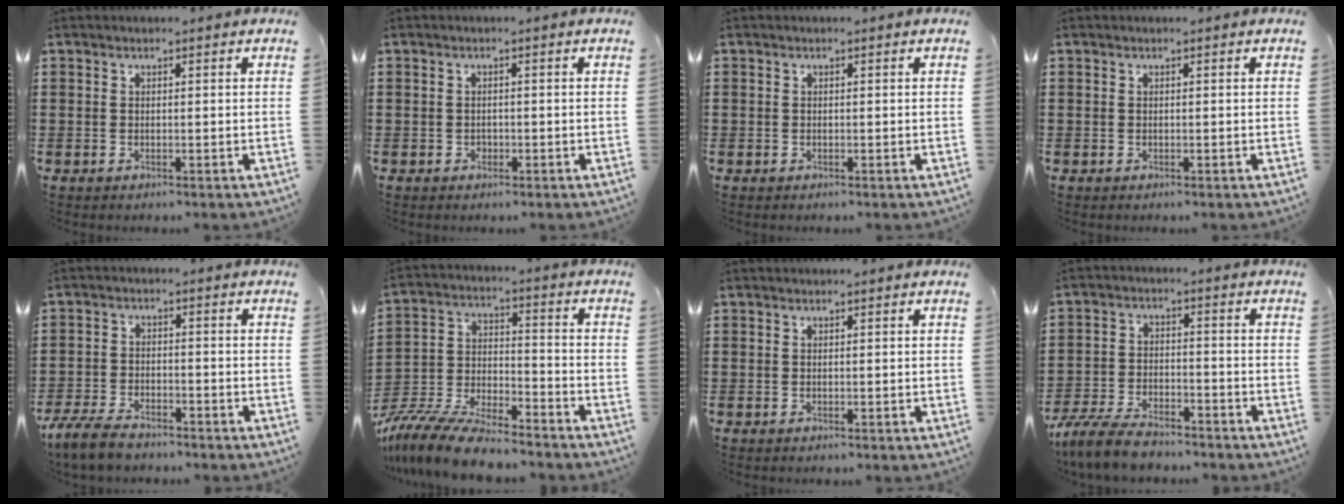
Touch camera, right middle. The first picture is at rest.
{"total": 0.7, "force": [-0.2, 0.6, 0.2], "torque": [-0.006, 0.003, -0.006]}
{"total": 0.0}
{"total": 0.0}
{"total": 4.8, "force": [-4.2, 1.2, 1.9], "torque": [-0.060, -0.003, -0.090]}
{"total": 10.8, "force": [-10.0, 1.3, 3.7], "torque": [-0.085, 0.016, -0.203]}
{"total": 0.0}
{"total": 7.1, "force": [-6.3, 1.6, 3.0], "torque": [-0.068, 0.007, -0.123]}